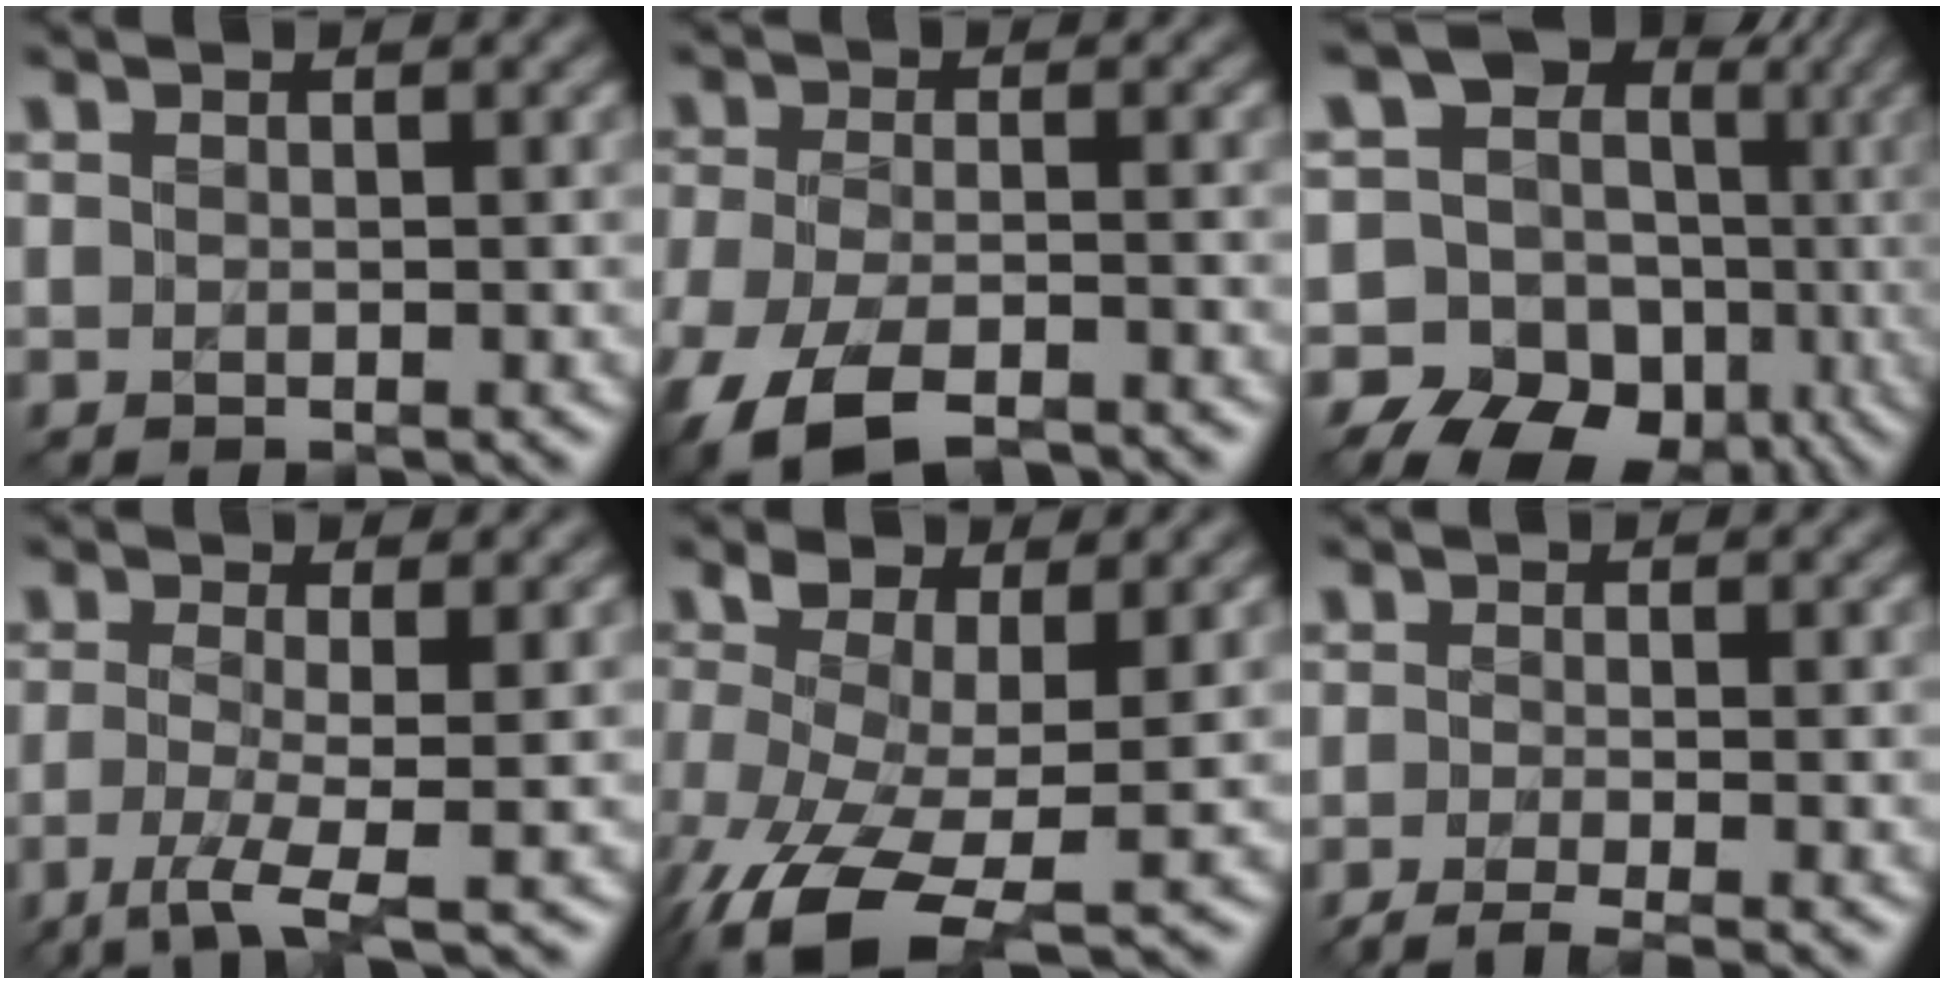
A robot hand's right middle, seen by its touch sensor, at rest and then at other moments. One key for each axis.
{"total": 8.6, "fx": -6.4, "fy": 2.9, "fz": 4.9, "tx": -0.097, "ty": -0.018, "tz": -0.115}
{"total": 17.1, "fx": -3.3, "fy": 15.7, "fz": 5.8, "tx": -0.104, "ty": 0.020, "tz": -0.067}
{"total": 3.7, "fx": -1.3, "fy": 0.6, "fz": 3.4, "tx": -0.068, "ty": -0.005, "tz": -0.035}
{"total": 7.0, "fx": -1.8, "fy": 3.1, "fz": 6.0, "tx": -0.133, "ty": -0.002, "tz": -0.048}
{"total": 2.7, "fx": -1.8, "fy": 0.6, "fz": 2.0, "tx": -0.029, "ty": 0.000, "tz": -0.043}